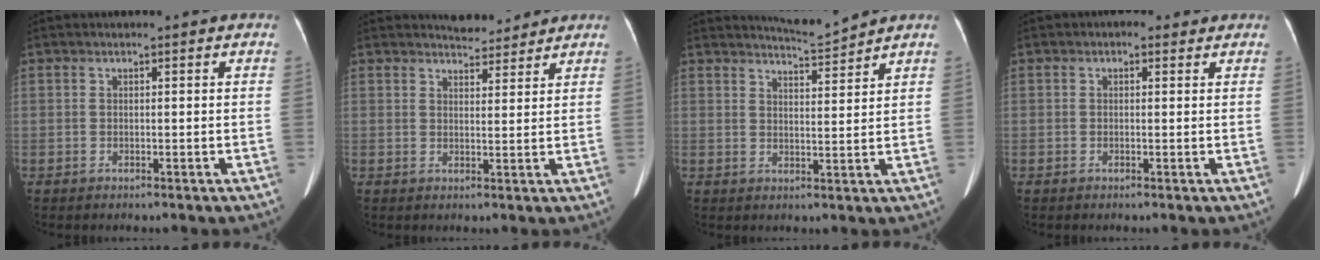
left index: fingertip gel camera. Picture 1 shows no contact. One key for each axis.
{"total": 4.1, "fx": 4.0, "fy": 1.0, "fz": 0.4, "tx": -0.009, "ty": 0.005, "tz": 0.057}
{"total": 4.4, "fx": 4.2, "fy": -1.0, "fz": 0.0, "tx": -0.009, "ty": -0.014, "tz": 0.072}
{"total": 1.9, "fx": 1.1, "fy": 1.4, "fz": 0.8, "tx": -0.013, "ty": 0.019, "tz": 0.012}